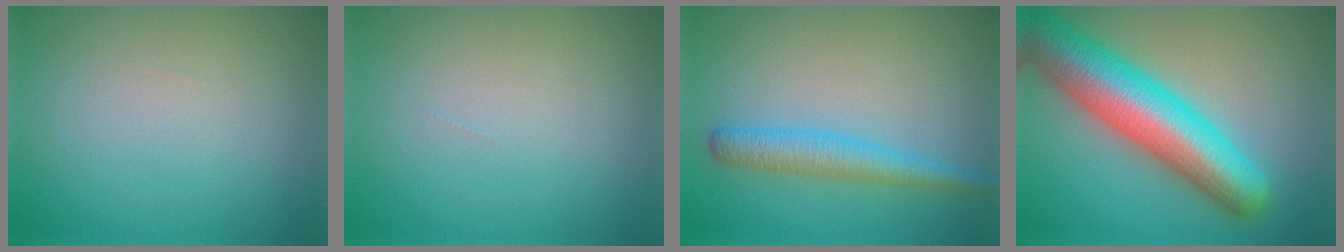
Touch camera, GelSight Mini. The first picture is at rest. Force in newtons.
{"total": 0.0}
{"total": 3.2, "press": 3.2, "slide": 0.1}
{"total": 10.8, "press": 10.8, "slide": 0.4}